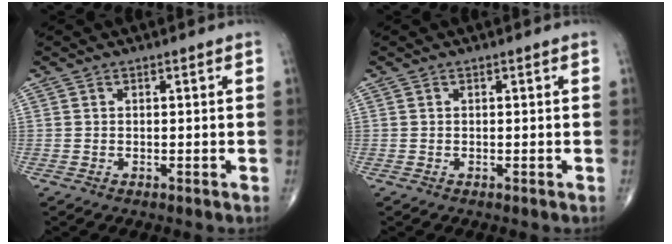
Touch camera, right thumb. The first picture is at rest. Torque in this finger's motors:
{"motor_torque": [-0.11, 0.10, 0.07, -0.01, 0.02]}